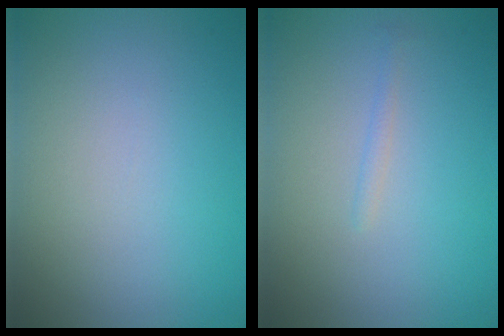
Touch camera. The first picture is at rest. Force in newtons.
{"total": 0.6, "press": 0.6, "slide": 0.0}